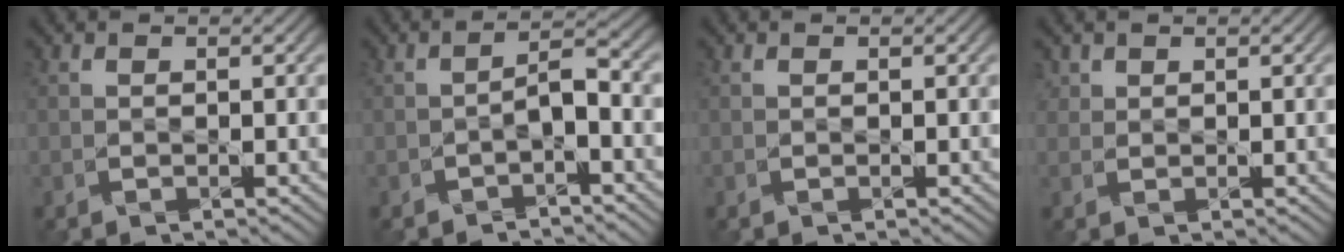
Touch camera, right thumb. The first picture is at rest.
{"total": 3.3, "force": [-2.2, 0.5, 2.4], "torque": [-0.038, 0.010, -0.037]}
{"total": 0.0}
{"total": 1.9, "force": [1.5, 1.1, 0.2], "torque": [-0.015, 0.011, 0.026]}